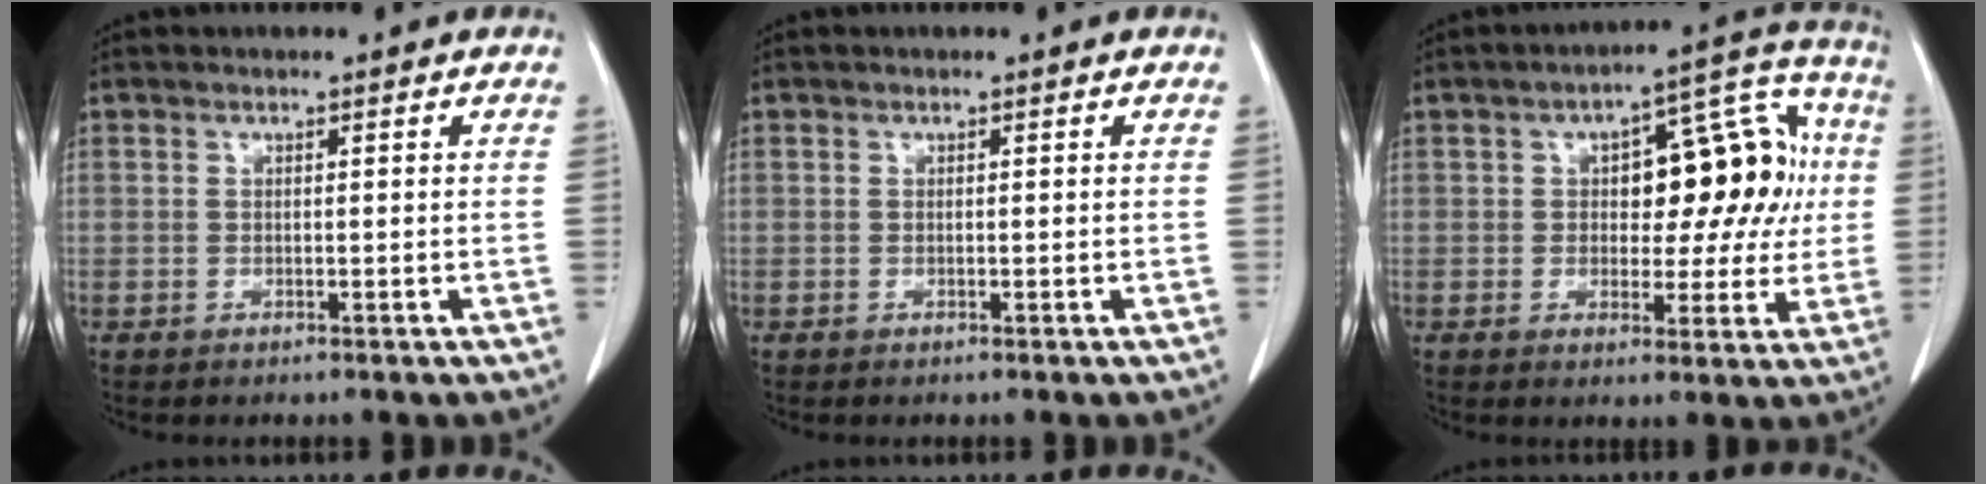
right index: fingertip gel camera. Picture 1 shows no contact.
{"total": 0.0}
{"total": 13.7, "force": [1.6, 6.7, 11.8], "torque": [-0.137, 0.050, 0.026]}